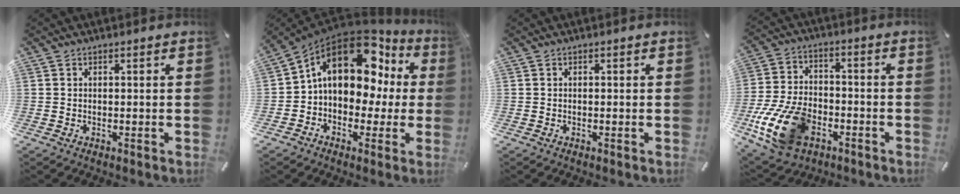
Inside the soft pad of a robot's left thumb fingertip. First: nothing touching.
{"total": 17.0, "force": [5.8, 11.4, 11.1], "torque": [-0.161, -0.028, 0.098]}
{"total": 0.5, "force": [-0.2, 0.1, 0.4], "torque": [-0.008, -0.002, -0.004]}
{"total": 16.9, "force": [-7.0, 10.8, 10.9], "torque": [-0.214, 0.036, -0.115]}